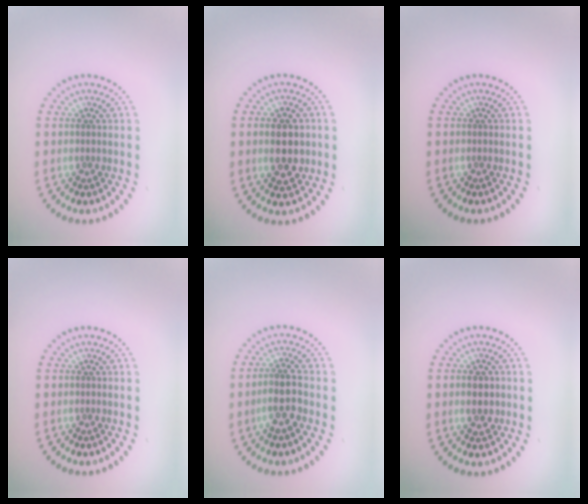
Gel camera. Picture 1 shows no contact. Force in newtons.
{"total": 4.6, "press": 4.6, "slide": 0.3}
{"total": 0.0}
{"total": 0.0}
{"total": 2.9, "press": 2.6, "slide": 1.2}
{"total": 2.4, "press": 2.4, "slide": 0.1}